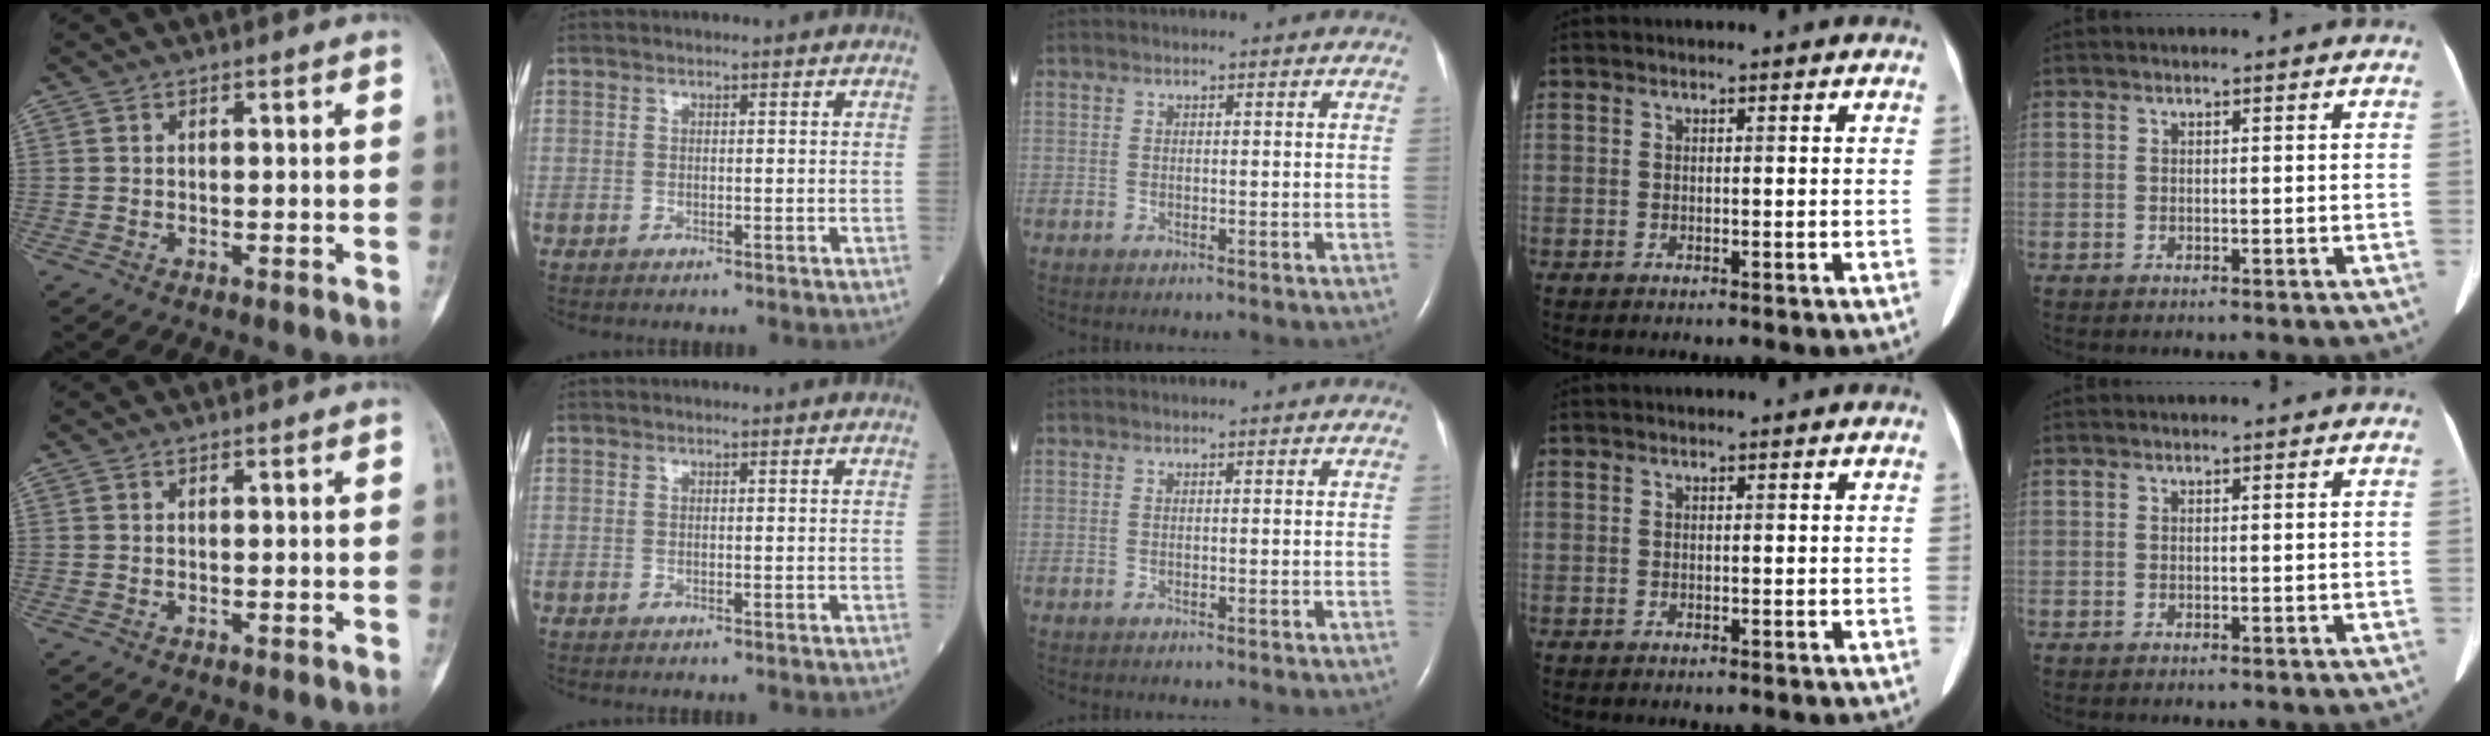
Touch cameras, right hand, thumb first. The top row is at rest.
{}